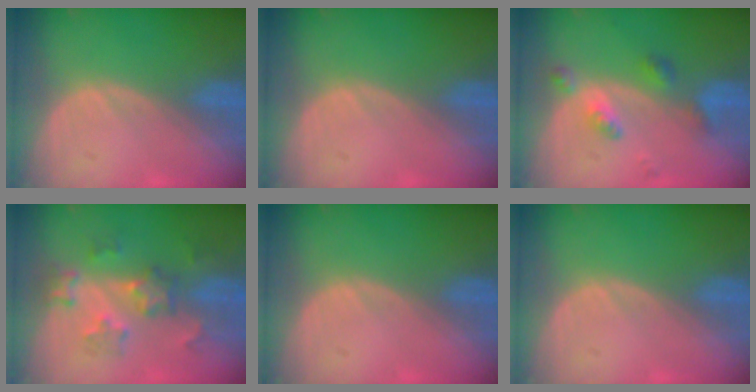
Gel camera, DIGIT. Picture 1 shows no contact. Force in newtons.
{"total": 0.0}
{"total": 5.4, "press": 4.6, "slide": 2.7}
{"total": 6.5, "press": 6.4, "slide": 1.3}
{"total": 0.0}
{"total": 0.0}